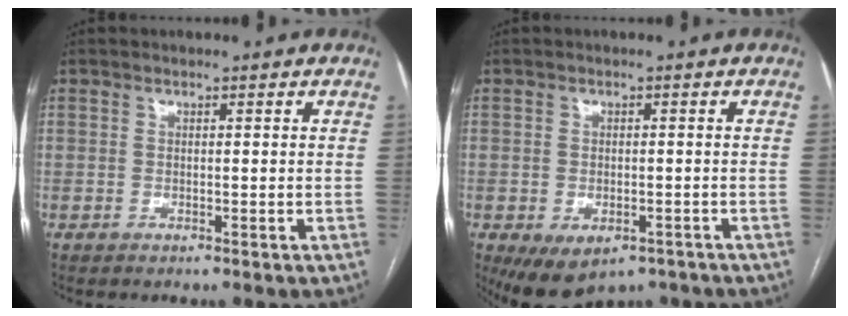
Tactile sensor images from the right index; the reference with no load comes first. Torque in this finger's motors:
{"motor_torque": [1.23, -0.90, 0.23, 0.03]}